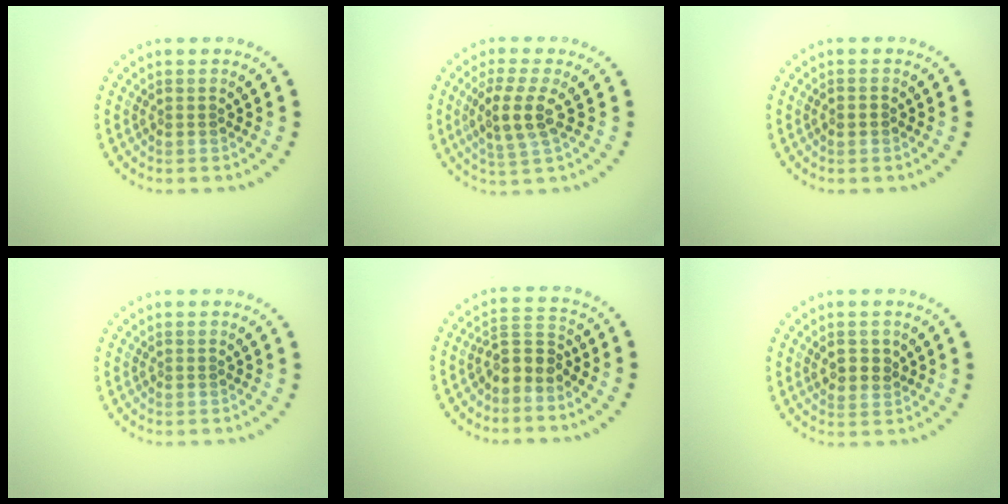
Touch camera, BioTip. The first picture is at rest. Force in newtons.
{"total": 3.3, "press": 2.8, "slide": 1.6}
{"total": 1.1, "press": 1.1, "slide": 0.1}
{"total": 0.0}
{"total": 2.8, "press": 2.4, "slide": 1.4}
{"total": 1.7, "press": 1.5, "slide": 0.6}